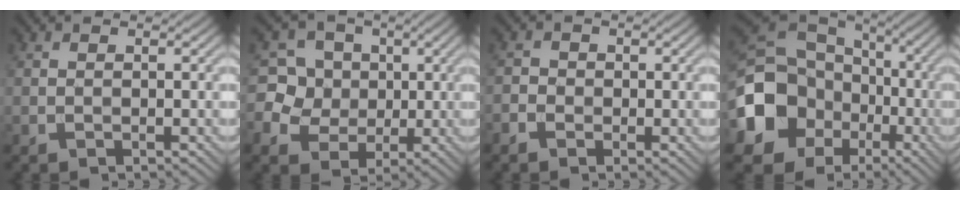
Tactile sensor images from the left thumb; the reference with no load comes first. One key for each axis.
{"total": 10.2, "fx": 1.5, "fy": 9.5, "fz": 3.4, "tx": -0.137, "ty": 0.031, "tz": 0.015}
{"total": 2.1, "fx": -1.1, "fy": 1.7, "fz": 0.5, "tx": -0.008, "ty": 0.000, "tz": -0.027}
{"total": 16.5, "fx": -4.6, "fy": 13.5, "fz": 8.1, "tx": -0.217, "ty": -0.028, "tz": -0.094}